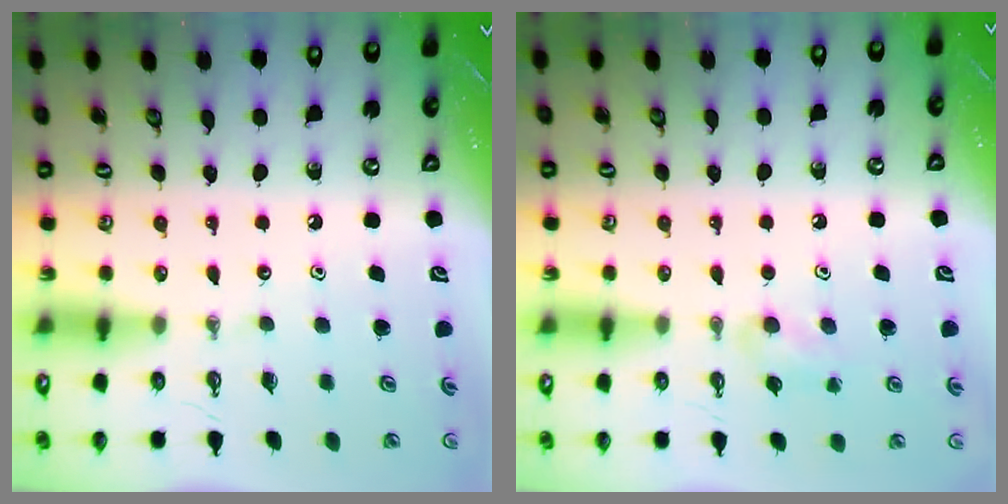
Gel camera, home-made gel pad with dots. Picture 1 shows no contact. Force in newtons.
{"total": 9.9, "press": 6.3, "slide": 7.7}